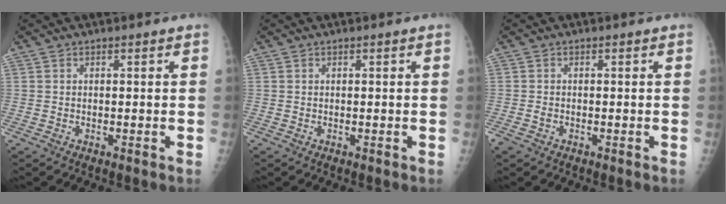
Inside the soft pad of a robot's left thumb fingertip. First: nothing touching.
{"total": 0.0}
{"total": 1.4, "force": [-0.7, 0.8, 0.9], "torque": [-0.025, -0.001, -0.013]}